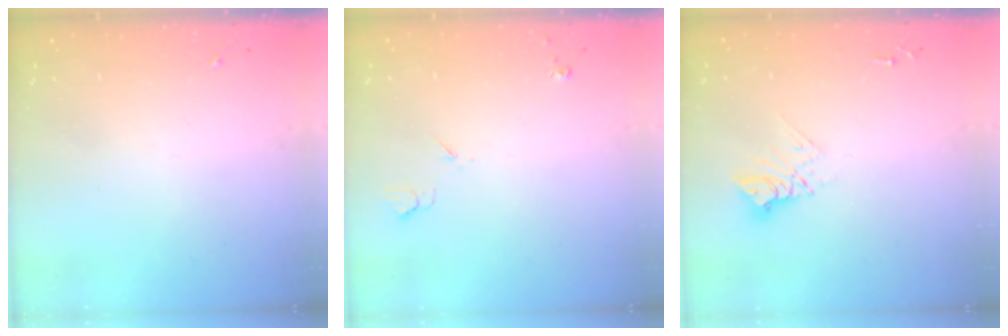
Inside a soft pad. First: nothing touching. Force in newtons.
{"total": 3.6, "press": 3.5, "slide": 0.8}
{"total": 9.3, "press": 9.3, "slide": 0.8}